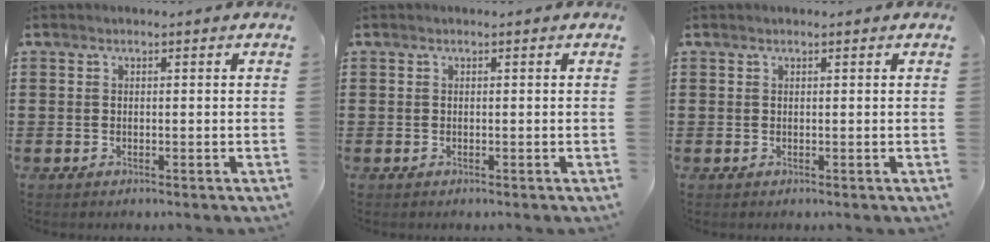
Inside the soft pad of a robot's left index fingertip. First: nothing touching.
{"total": 0.0}
{"total": 0.0}